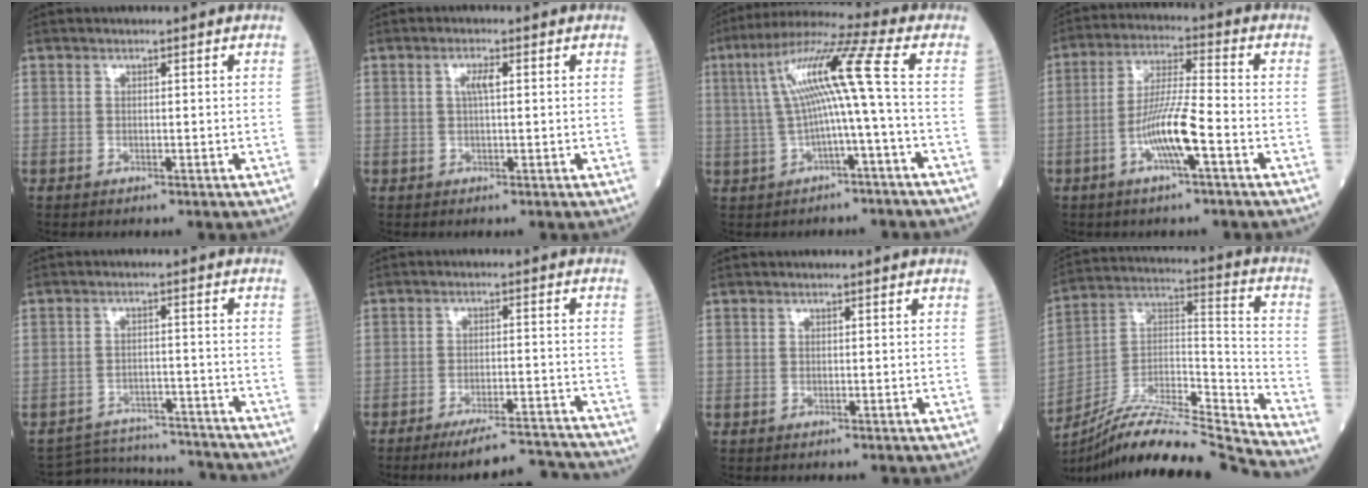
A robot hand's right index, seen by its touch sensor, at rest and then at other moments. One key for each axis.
{"total": 2.2, "fx": 0.5, "fy": 0.3, "fz": 2.1, "tx": -0.042, "ty": 0.002, "tz": 0.009}
{"total": 11.2, "fx": 0.4, "fy": -1.3, "fz": 11.1, "tx": -0.209, "ty": 0.034, "tz": 0.010}
{"total": 8.9, "fx": -3.4, "fy": 0.3, "fz": 8.2, "tx": -0.162, "ty": 0.003, "tz": -0.066}
{"total": 11.6, "fx": -11.6, "fy": 1.4, "fz": 0.4, "tx": -0.002, "ty": 0.017, "tz": -0.163}
{"total": 11.8, "fx": -11.4, "fy": 0.1, "fz": 3.0, "tx": -0.029, "ty": 0.007, "tz": -0.163}
{"total": 0.0}
{"total": 20.9, "fx": -19.5, "fy": -1.0, "fz": 7.7, "tx": -0.158, "ty": 0.019, "tz": -0.335}